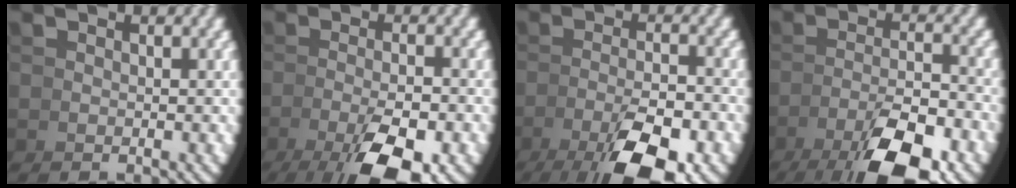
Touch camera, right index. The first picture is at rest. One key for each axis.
{"total": 7.8, "fx": -3.7, "fy": 2.2, "fz": 6.5, "tx": -0.090, "ty": -0.016, "tz": -0.047}
{"total": 8.7, "fx": -3.9, "fy": 2.9, "fz": 7.2, "tx": -0.101, "ty": -0.024, "tz": -0.048}
{"total": 9.6, "fx": -4.1, "fy": 3.6, "fz": 7.8, "tx": -0.111, "ty": -0.026, "tz": -0.048}